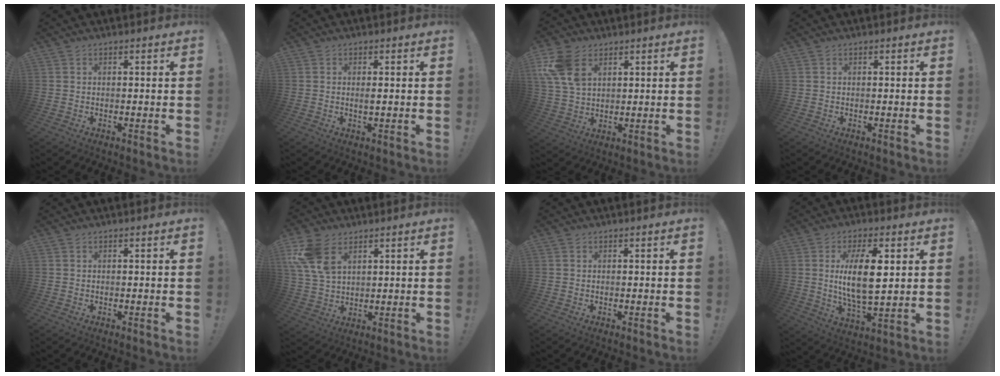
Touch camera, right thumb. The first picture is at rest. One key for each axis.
{"total": 1.2, "fx": 0.2, "fy": 0.1, "fz": 1.1, "tx": -0.014, "ty": -0.004, "tz": 0.001}
{"total": 12.0, "fx": 5.2, "fy": 7.9, "fz": 7.4, "tx": -0.158, "ty": -0.009, "tz": 0.106}
{"total": 0.0}
{"total": 0.0}
{"total": 11.7, "fx": 5.7, "fy": 7.2, "fz": 7.2, "tx": -0.148, "ty": -0.019, "tz": 0.111}
{"total": 0.0}
{"total": 14.0, "fx": 2.8, "fy": 5.1, "fz": 12.7, "tx": -0.237, "ty": -0.012, "tz": 0.037}